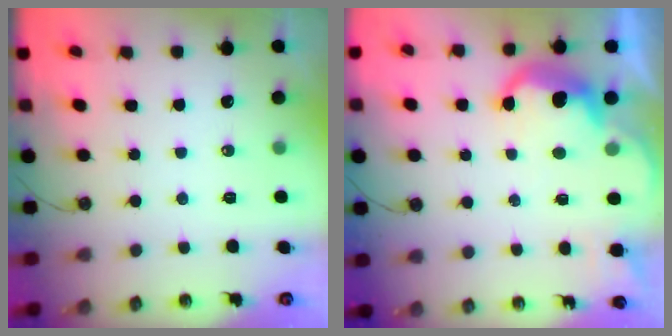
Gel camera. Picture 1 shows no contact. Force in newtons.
{"total": 7.9, "press": 7.9, "slide": 0.8}